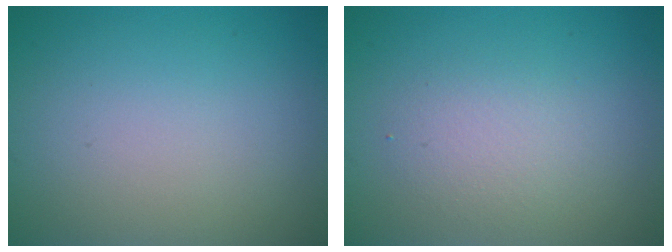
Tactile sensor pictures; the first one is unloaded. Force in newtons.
{"total": 2.3, "press": 2.3, "slide": 0.1}